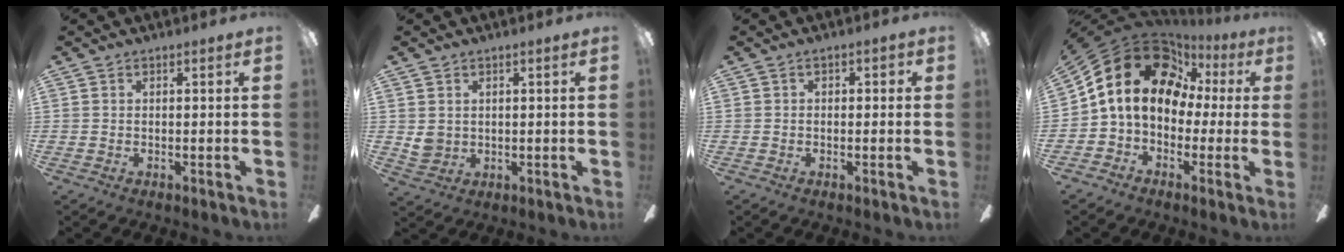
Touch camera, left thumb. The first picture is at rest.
{"total": 4.7, "force": [1.6, 4.1, 1.6], "torque": [-0.037, -0.004, 0.032]}
{"total": 1.4, "force": [-0.6, 1.1, 0.6], "torque": [-0.009, 0.008, -0.013]}
{"total": 18.1, "force": [6.1, 12.7, 11.4], "torque": [-0.238, -0.021, 0.105]}